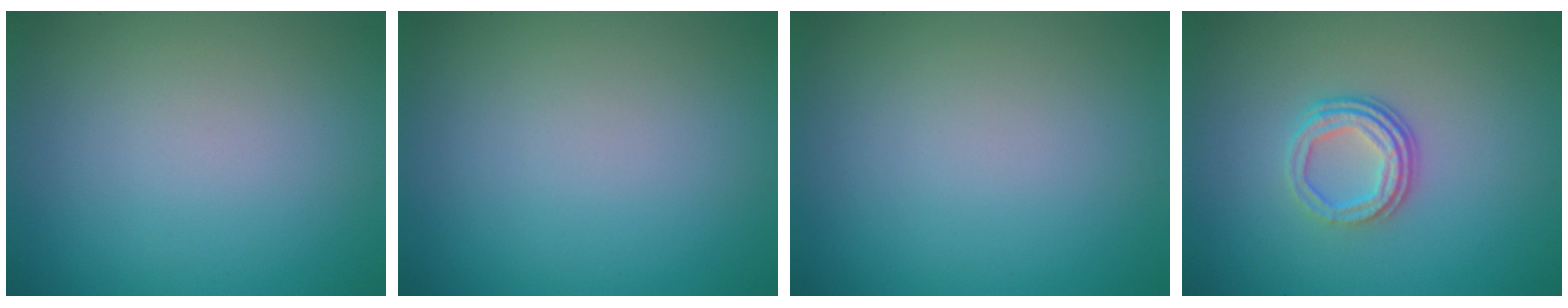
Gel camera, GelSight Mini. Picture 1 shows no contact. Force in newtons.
{"total": 0.0}
{"total": 0.0}
{"total": 3.4, "press": 2.5, "slide": 2.3}